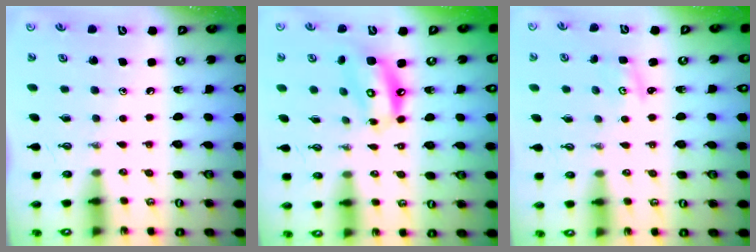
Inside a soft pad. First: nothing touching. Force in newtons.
{"total": 11.8, "press": 11.8, "slide": 1.2}
{"total": 1.2, "press": 1.2, "slide": 0.2}